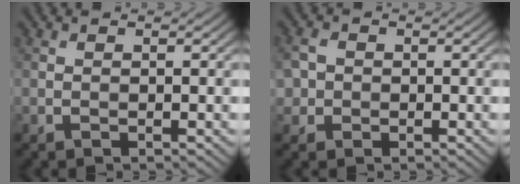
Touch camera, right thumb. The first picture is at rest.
{"total": 3.0, "force": [-0.4, 2.8, 1.0], "torque": [-0.028, 0.002, -0.014]}